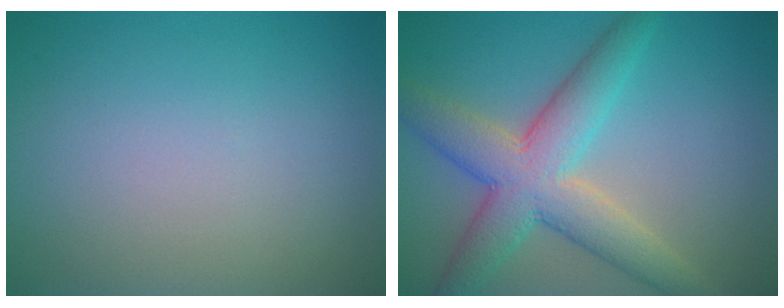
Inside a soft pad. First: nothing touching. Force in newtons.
{"total": 7.0, "press": 7.0, "slide": 0.2}